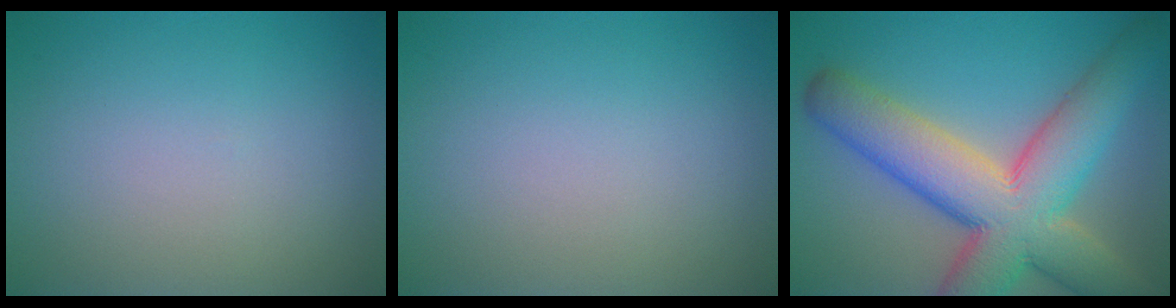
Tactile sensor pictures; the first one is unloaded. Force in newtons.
{"total": 0.0}
{"total": 12.0, "press": 11.9, "slide": 0.9}